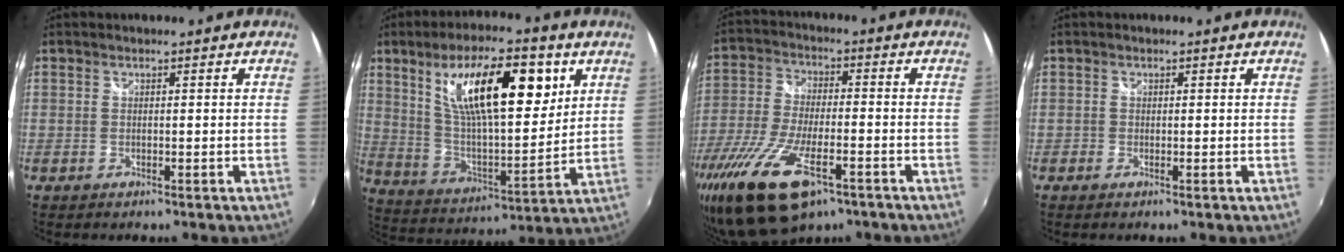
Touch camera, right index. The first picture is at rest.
{"total": 20.7, "force": [8.9, 7.4, 17.2], "torque": [-0.292, 0.006, 0.158]}
{"total": 18.3, "force": [-10.7, 7.1, 13.0], "torque": [-0.277, -0.055, -0.195]}
{"total": 0.6, "force": [-0.3, 0.5, 0.0], "torque": [0.000, 0.002, -0.007]}